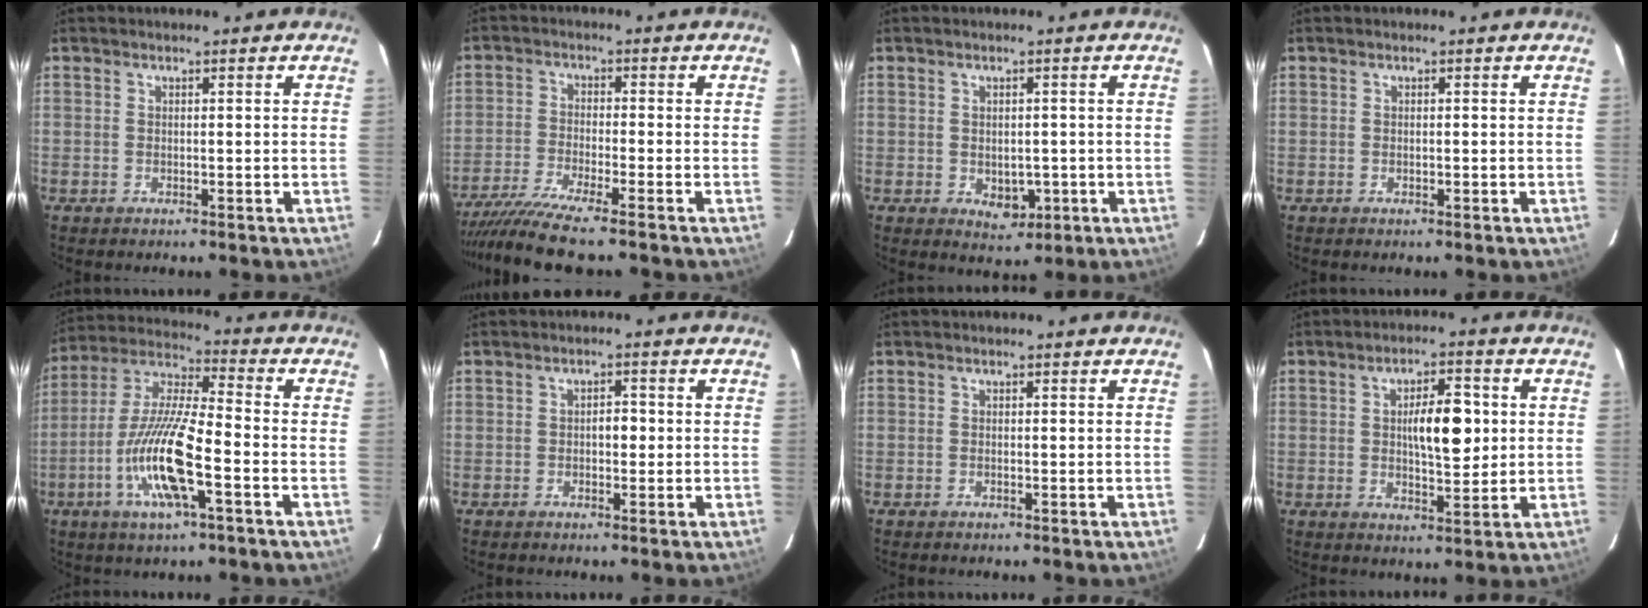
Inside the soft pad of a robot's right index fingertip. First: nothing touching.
{"total": 9.4, "force": [-8.1, -1.1, 4.7], "torque": [-0.073, -0.025, -0.135]}
{"total": 3.9, "force": [-0.9, 2.6, 2.7], "torque": [-0.031, -0.002, -0.001]}
{"total": 0.0}
{"total": 15.1, "force": [-5.0, 2.1, 14.1], "torque": [-0.287, -0.007, -0.093]}
{"total": 1.9, "force": [-0.2, 1.0, 1.6], "torque": [-0.021, 0.005, -0.004]}
{"total": 0.0}
{"total": 7.8, "force": [1.0, 2.5, 7.3], "torque": [-0.116, 0.009, 0.020]}